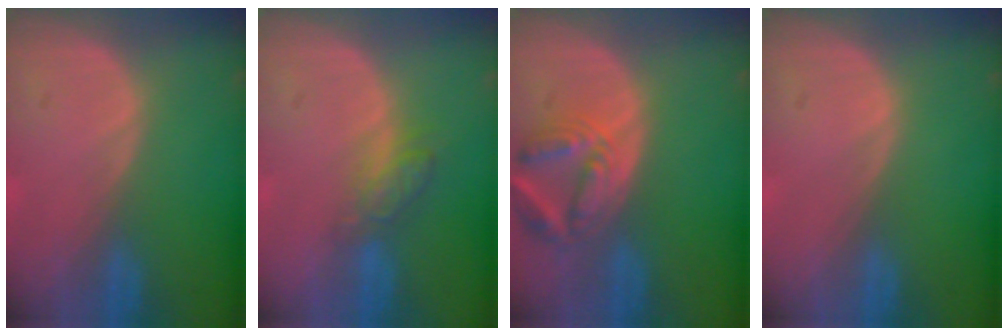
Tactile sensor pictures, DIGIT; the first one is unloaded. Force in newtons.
{"total": 4.7, "press": 4.2, "slide": 2.1}
{"total": 7.2, "press": 6.5, "slide": 3.0}
{"total": 0.0}